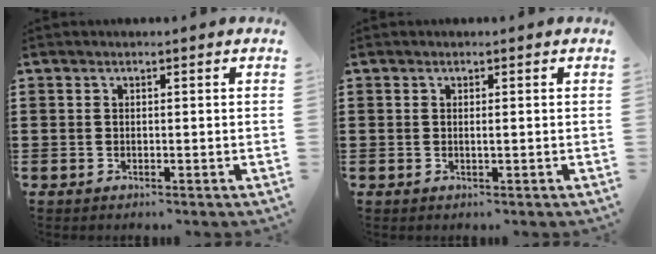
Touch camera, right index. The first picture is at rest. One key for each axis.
{"total": 0.7, "fx": 0.0, "fy": 0.0, "fz": 0.7, "tx": -0.014, "ty": -0.003, "tz": 0.000}